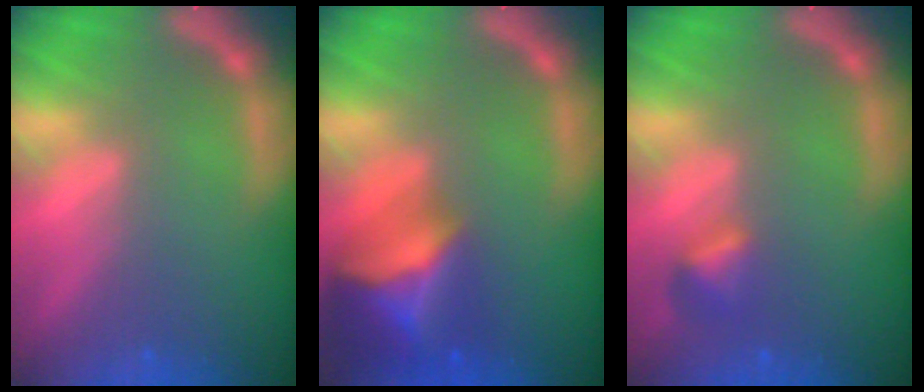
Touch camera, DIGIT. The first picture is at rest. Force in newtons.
{"total": 8.9}
{"total": 1.9}